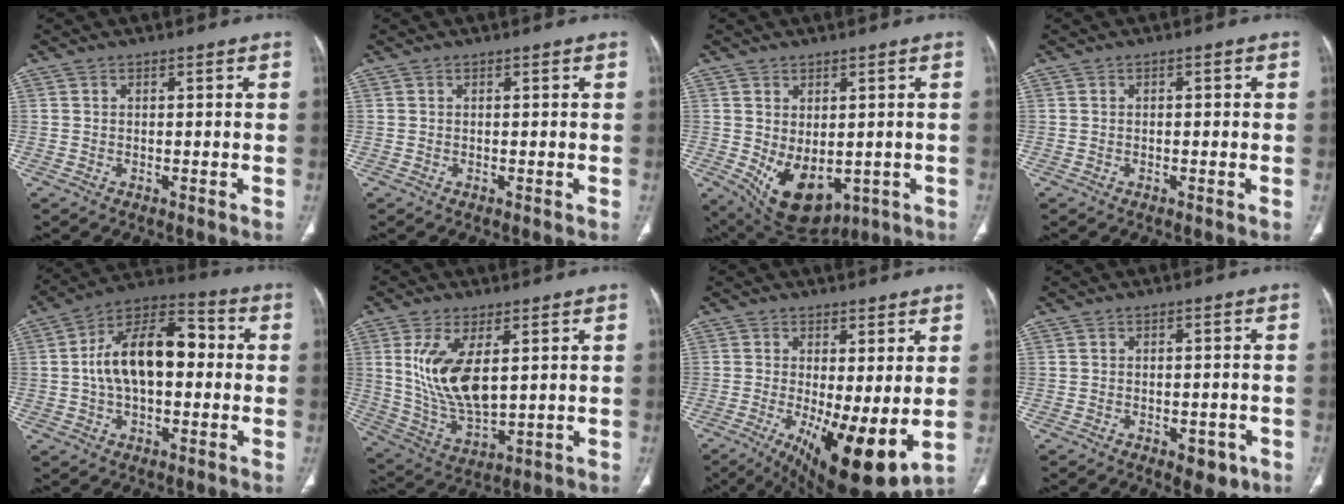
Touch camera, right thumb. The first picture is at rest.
{"total": 0.0}
{"total": 11.3, "force": [-2.3, 7.1, 8.5], "torque": [-0.118, -0.006, -0.004]}
{"total": 0.6, "force": [0.1, 0.3, 0.6], "torque": [-0.006, 0.001, 0.001]}
{"total": 16.6, "force": [0.8, 9.5, 13.6], "torque": [-0.216, 0.039, 0.004]}
{"total": 13.1, "force": [3.4, 6.0, 11.2], "torque": [-0.221, -0.022, 0.083]}
{"total": 14.2, "force": [-2.1, 4.5, 13.3], "torque": [-0.212, -0.030, -0.016]}
{"total": 4.4, "force": [-2.0, 2.5, 3.1], "torque": [-0.019, 0.006, -0.019]}